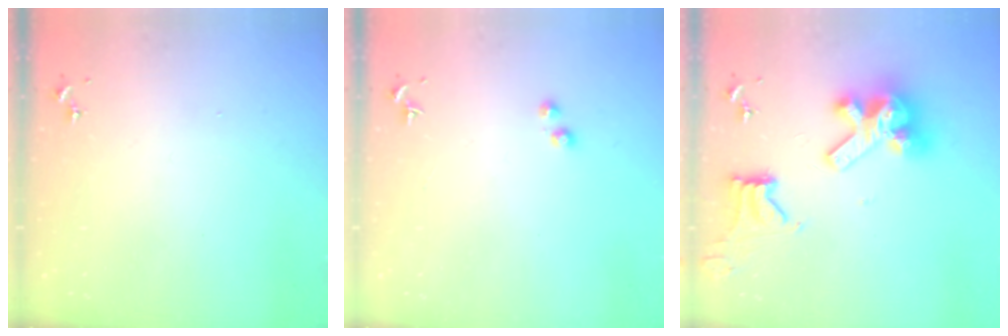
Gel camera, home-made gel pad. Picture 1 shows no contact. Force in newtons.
{"total": 2.4, "press": 2.3, "slide": 0.9}
{"total": 14.5, "press": 14.5, "slide": 0.9}